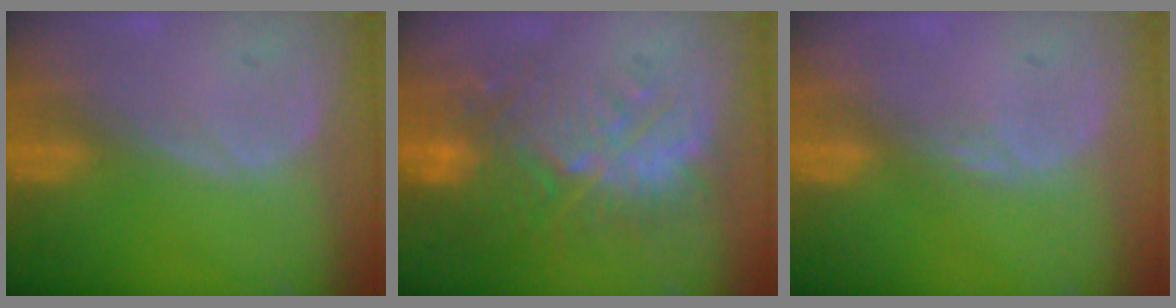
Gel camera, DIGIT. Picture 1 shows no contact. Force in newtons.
{"total": 10.8, "press": 10.0, "slide": 3.9}
{"total": 1.1, "press": 1.0, "slide": 0.5}